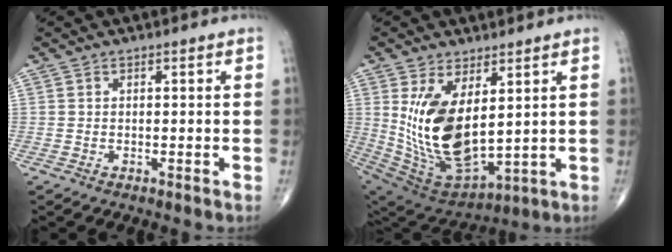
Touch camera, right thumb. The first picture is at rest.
{"total": 17.2, "force": [3.4, 8.6, 14.5], "torque": [-0.274, -0.033, 0.095]}